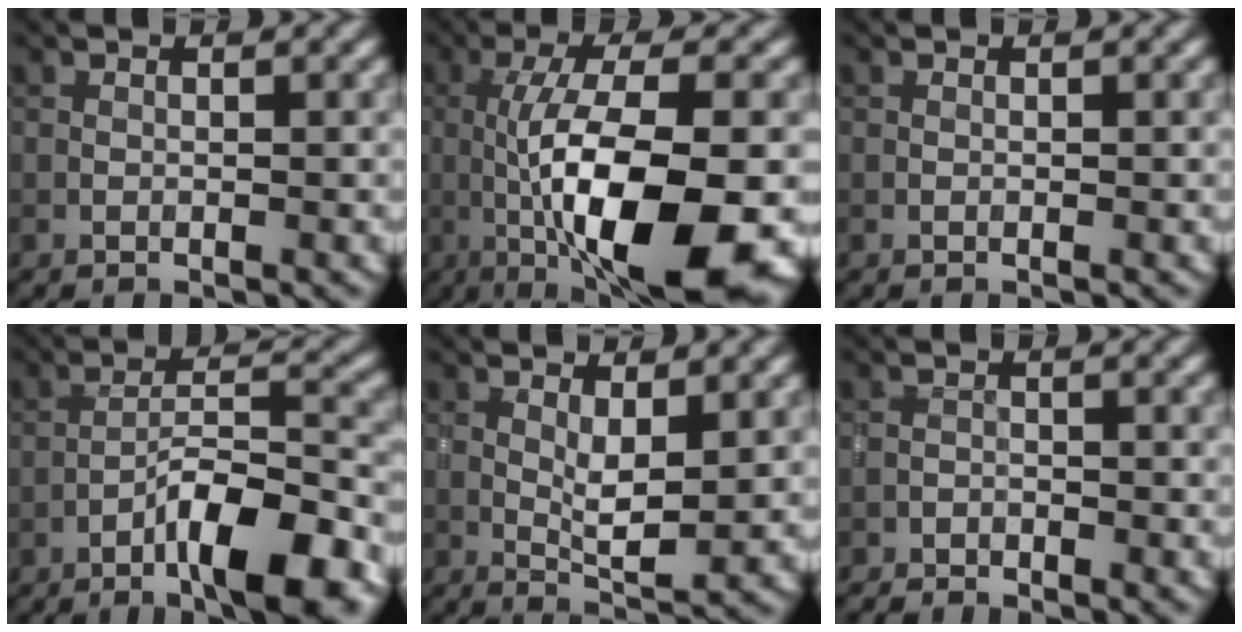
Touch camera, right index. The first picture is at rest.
{"total": 13.0, "force": [-2.4, 3.9, 12.1], "torque": [-0.191, -0.014, -0.039]}
{"total": 0.0}
{"total": 8.9, "force": [-5.1, 1.7, 7.1], "torque": [-0.114, 0.017, -0.081]}
{"total": 3.1, "force": [0.6, 1.0, 2.8], "torque": [-0.049, -0.008, 0.014]}
{"total": 2.4, "force": [-2.3, 0.7, 0.3], "torque": [-0.006, 0.002, -0.040]}